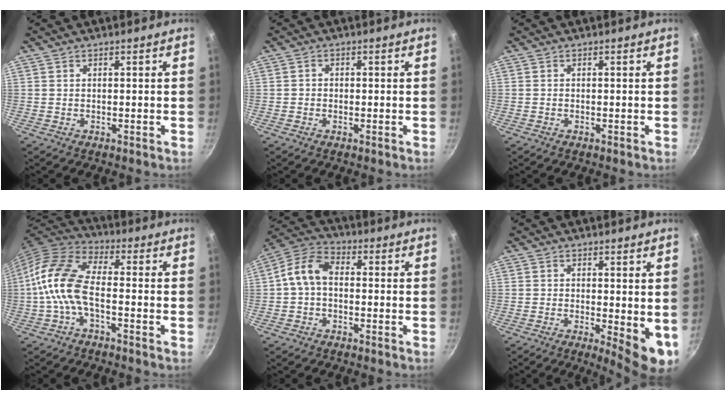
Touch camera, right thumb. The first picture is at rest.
{"total": 1.0, "force": [-0.3, 0.9, 0.4], "torque": [-0.006, 0.003, -0.008]}
{"total": 0.0}
{"total": 11.0, "force": [-2.4, 5.1, 9.4], "torque": [-0.195, 0.033, -0.067]}
{"total": 7.3, "force": [-0.5, 5.1, 5.3], "torque": [-0.099, 0.030, -0.026]}
{"total": 7.7, "force": [-0.6, 2.7, 7.2], "torque": [-0.083, -0.012, -0.004]}